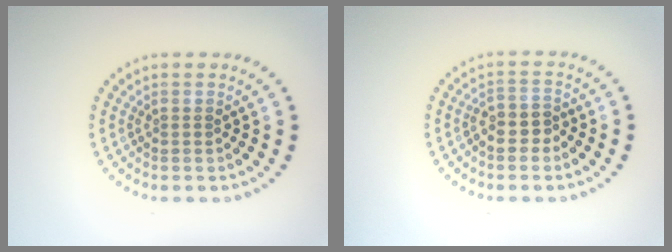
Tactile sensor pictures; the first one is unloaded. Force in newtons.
{"total": 2.2, "press": 2.1, "slide": 0.7}